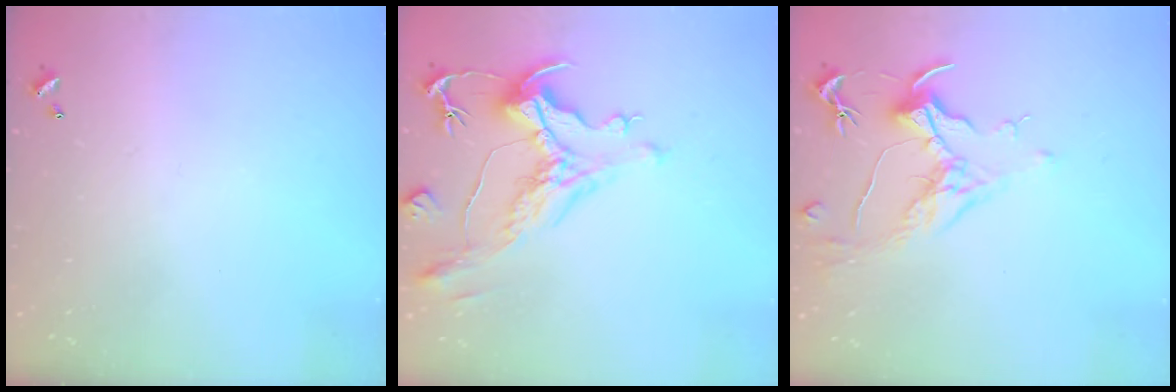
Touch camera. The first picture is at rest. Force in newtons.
{"total": 2.0, "press": 1.0, "slide": 1.7}
{"total": 1.7, "press": 1.5, "slide": 0.7}